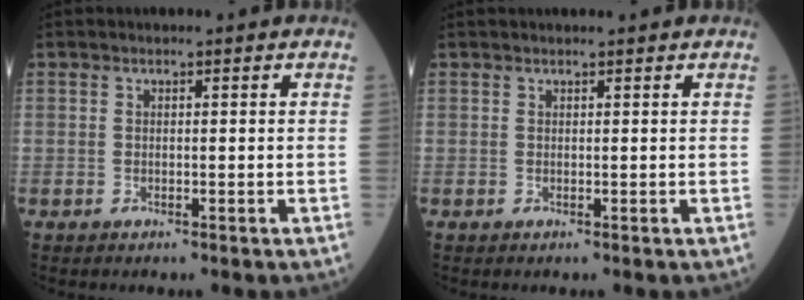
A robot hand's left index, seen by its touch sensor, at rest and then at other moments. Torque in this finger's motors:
{"motor_torque": [0.25, -0.25, -0.03, -0.01]}